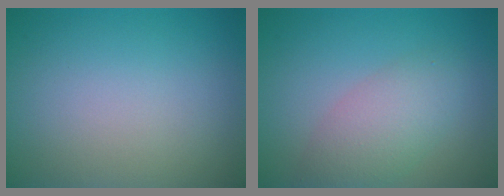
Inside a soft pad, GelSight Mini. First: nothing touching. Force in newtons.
{"total": 4.0, "press": 4.0, "slide": 0.0}